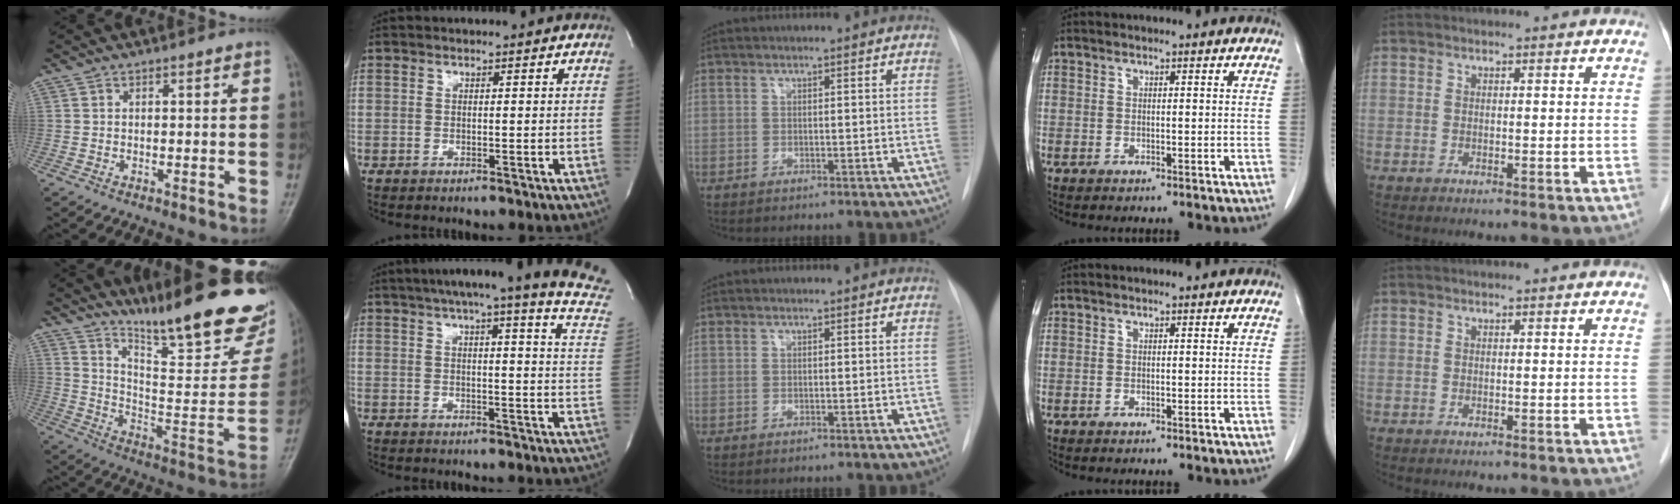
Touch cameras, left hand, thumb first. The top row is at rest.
{"thumb": {"total": 27.8, "force": [20.5, 5.8, 17.8], "torque": [-0.232, -0.119, 0.299]}, "index": {"total": 21.5, "force": [18.2, -0.1, 11.3], "torque": [-0.155, -0.047, 0.206]}}